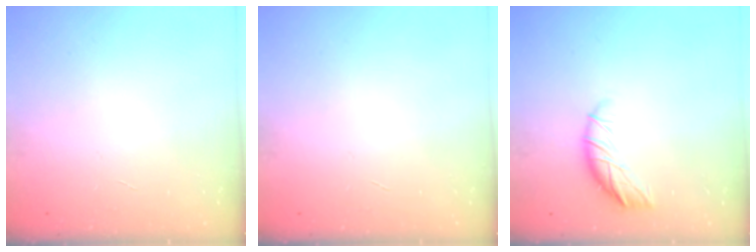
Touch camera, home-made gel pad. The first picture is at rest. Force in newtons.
{"total": 0.0}
{"total": 9.4, "press": 9.2, "slide": 1.8}